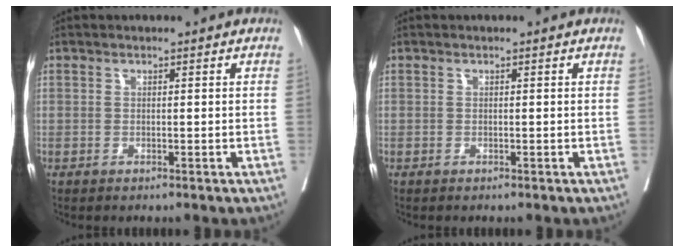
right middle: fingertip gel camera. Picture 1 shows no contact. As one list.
[{"total": 0.0}]